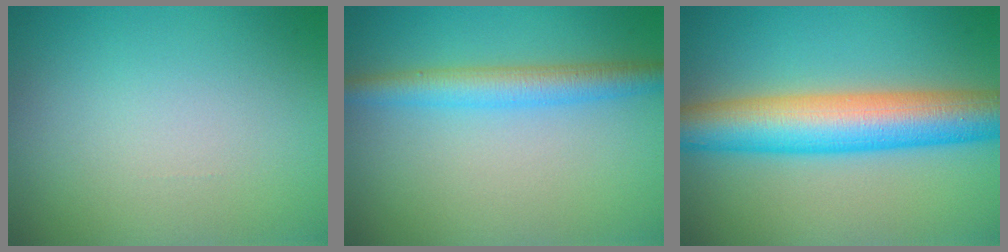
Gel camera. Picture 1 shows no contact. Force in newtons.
{"total": 3.6, "press": 3.6, "slide": 0.0}
{"total": 9.3, "press": 9.2, "slide": 0.3}